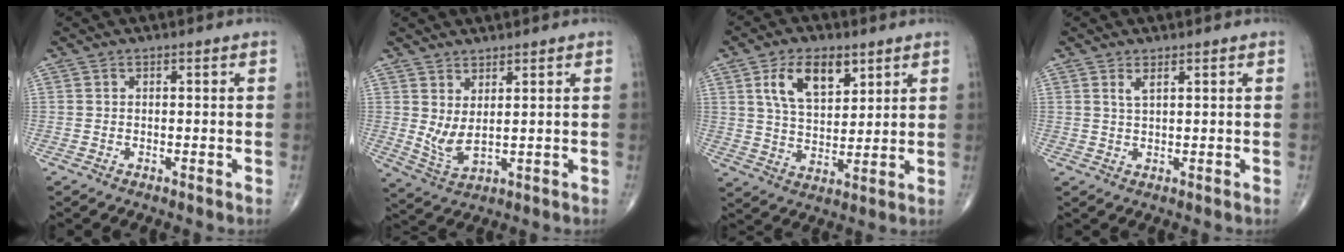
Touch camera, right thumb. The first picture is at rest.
{"total": 5.3, "force": [1.7, 1.9, 4.6], "torque": [-0.099, -0.023, 0.043]}
{"total": 10.9, "force": [5.1, 5.9, 7.5], "torque": [-0.113, -0.021, 0.098]}
{"total": 1.8, "force": [1.0, 0.5, 1.4], "torque": [-0.029, -0.005, 0.023]}